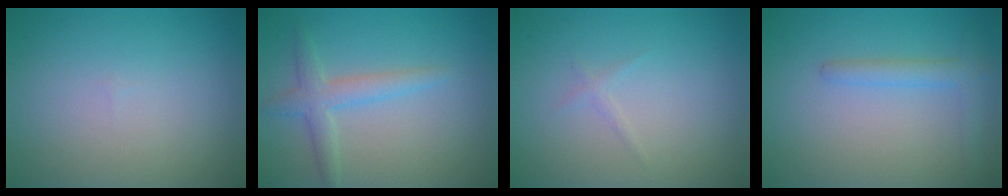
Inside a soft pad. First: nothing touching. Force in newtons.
{"total": 2.7, "press": 2.7, "slide": 0.1}
{"total": 0.6, "press": 0.6, "slide": 0.1}
{"total": 2.0, "press": 2.0, "slide": 0.2}